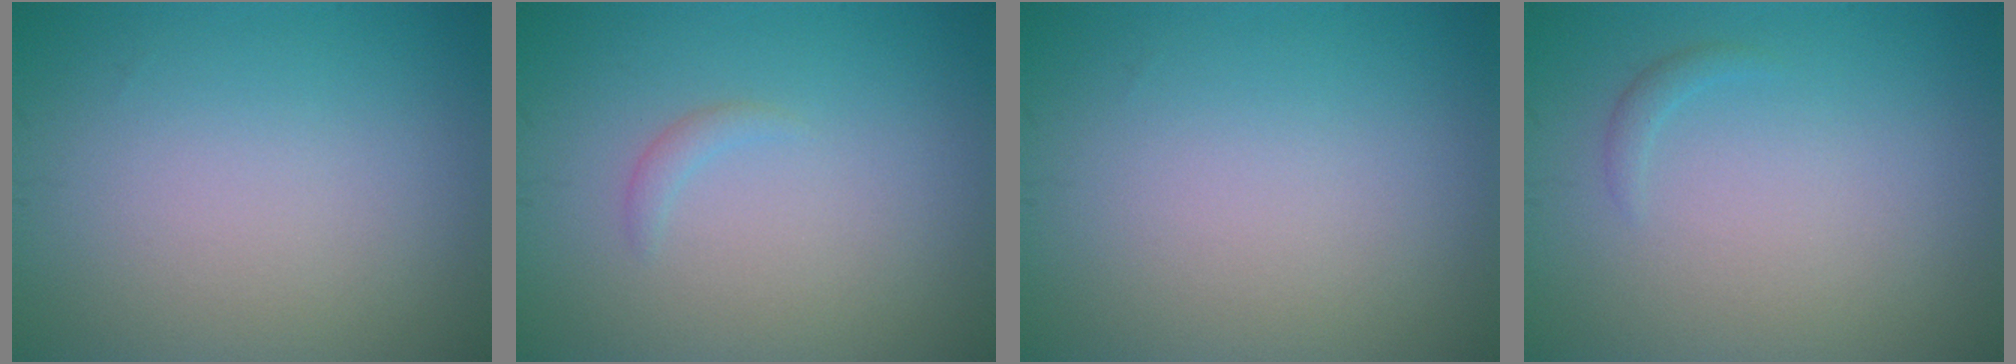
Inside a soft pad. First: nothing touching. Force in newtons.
{"total": 0.8, "press": 0.8, "slide": 0.1}
{"total": 0.0}
{"total": 0.7, "press": 0.7, "slide": 0.1}